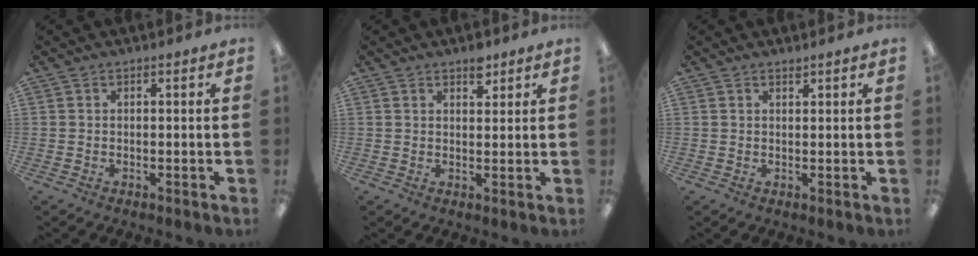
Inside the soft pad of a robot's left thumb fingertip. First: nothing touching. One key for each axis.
{"total": 3.8, "fx": 2.9, "fy": 1.7, "fz": 1.8, "tx": -0.008, "ty": -0.017, "tz": 0.045}
{"total": 1.1, "fx": 1.1, "fy": 0.2, "fz": 0.2, "tx": -0.005, "ty": -0.001, "tz": 0.020}